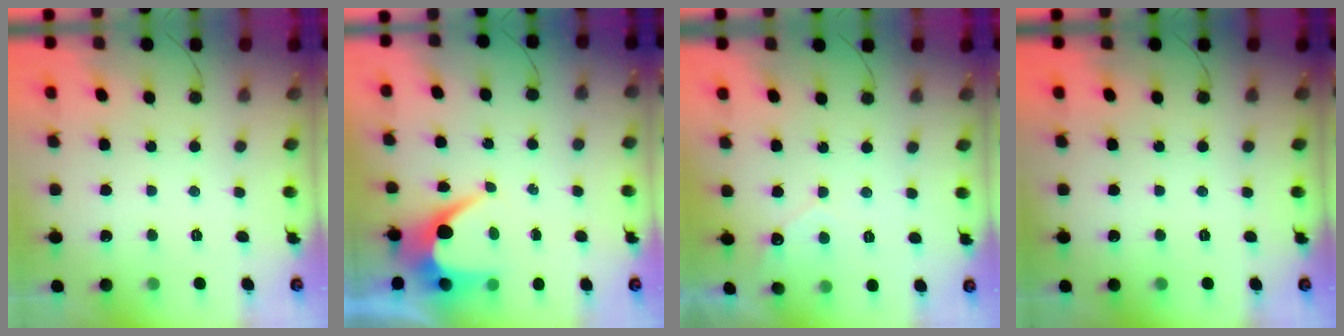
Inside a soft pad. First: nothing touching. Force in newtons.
{"total": 6.1, "press": 6.1, "slide": 0.4}
{"total": 2.7, "press": 2.7, "slide": 0.1}
{"total": 0.0}